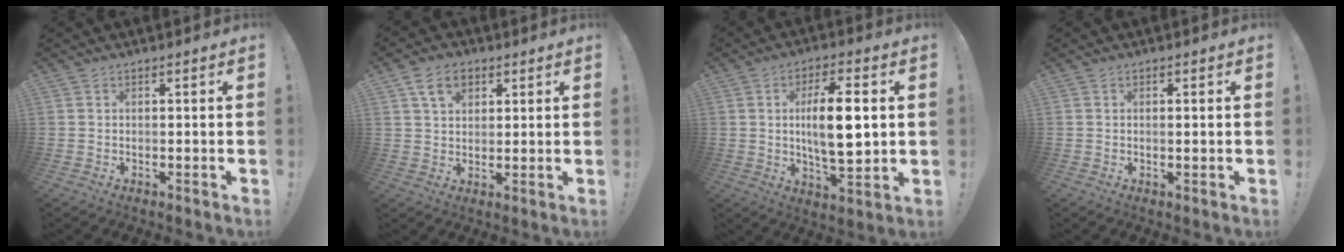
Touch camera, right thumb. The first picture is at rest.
{"total": 7.6, "force": [3.8, 5.3, 3.9], "torque": [-0.062, -0.004, 0.073]}
{"total": 13.9, "force": [1.5, 4.6, 13.0], "torque": [-0.229, -0.008, 0.014]}
{"total": 0.8, "force": [0.1, 0.0, 0.8], "torque": [-0.003, -0.005, -0.001]}